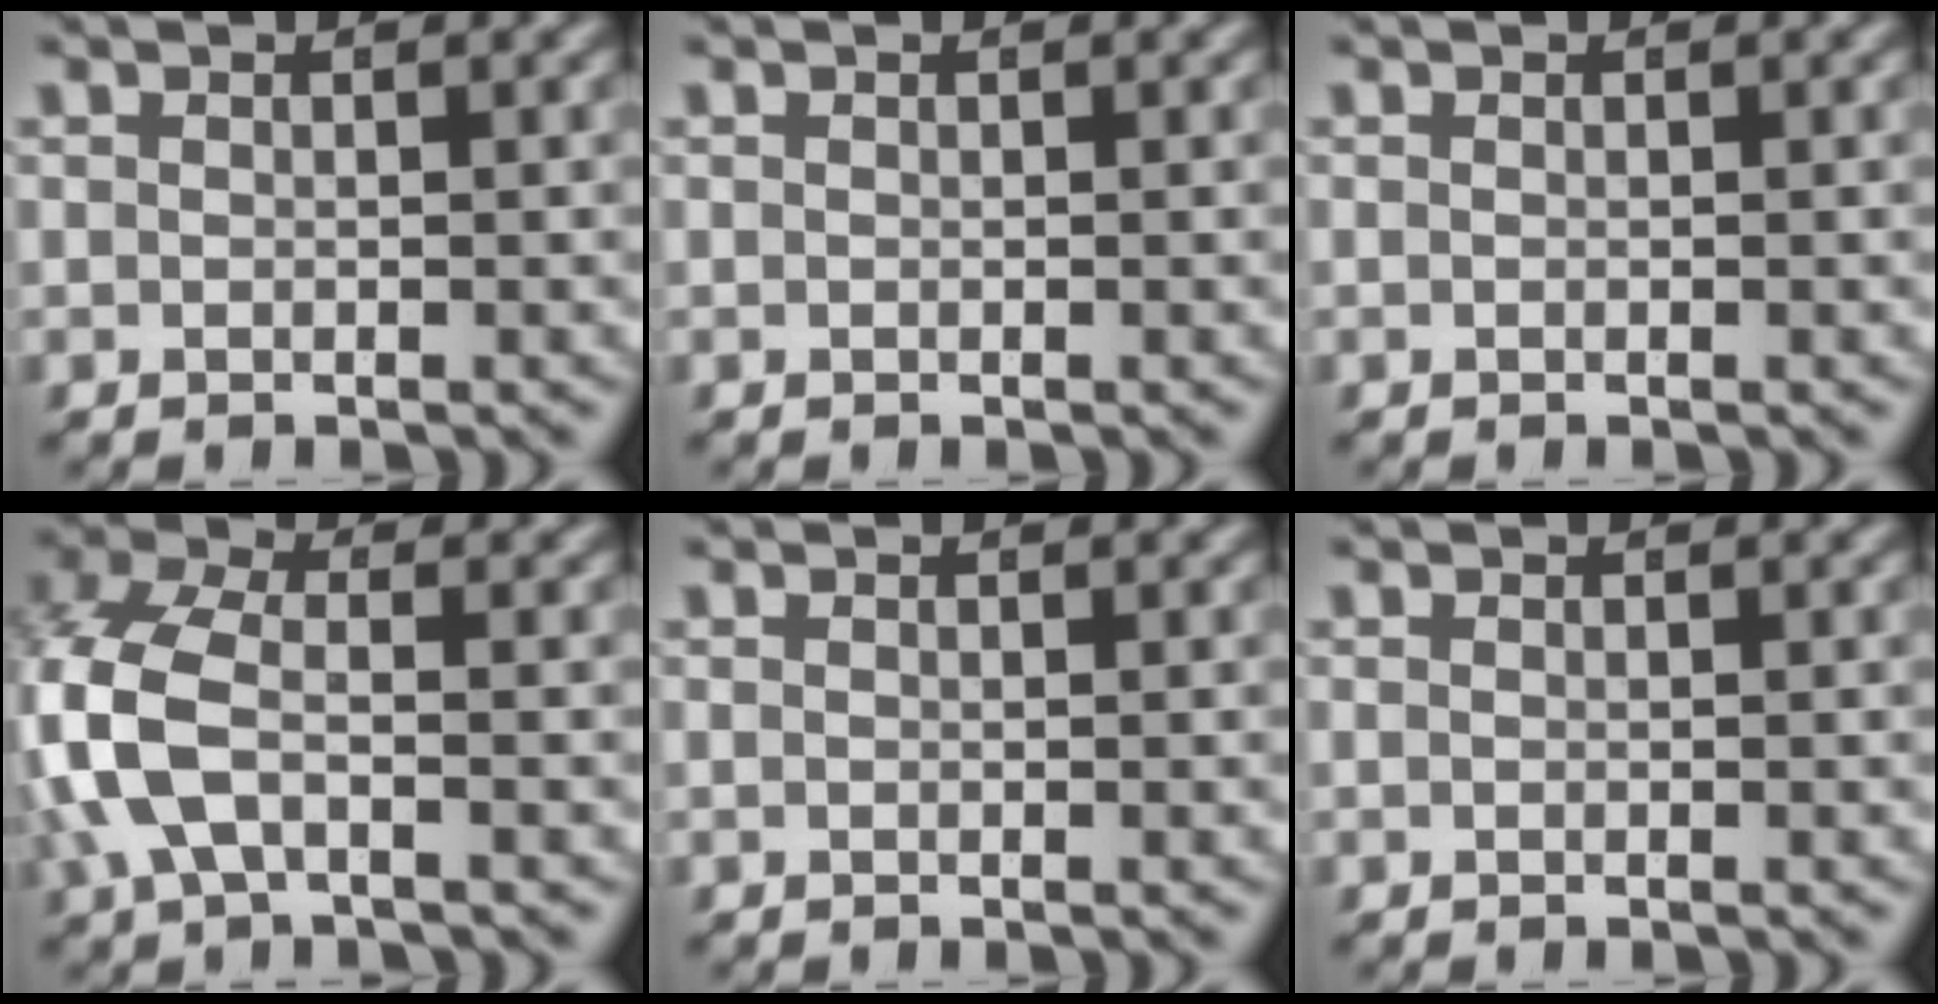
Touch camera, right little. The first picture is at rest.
{"total": 0.0}
{"total": 0.0}
{"total": 6.7, "force": [-0.6, 4.7, 4.8], "torque": [-0.152, -0.030, 0.001]}
{"total": 0.0}
{"total": 0.0}